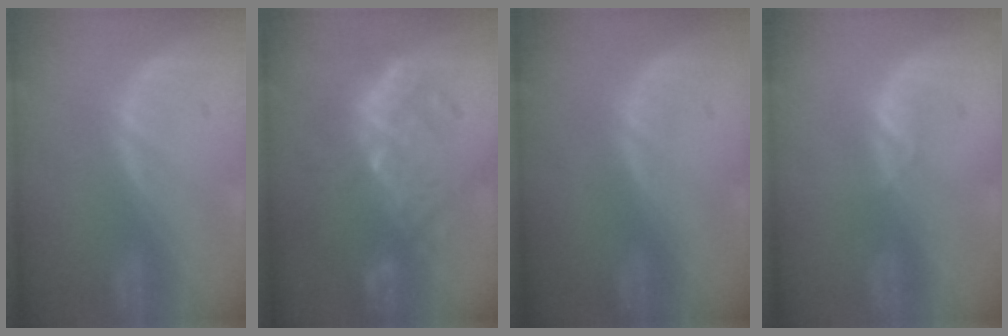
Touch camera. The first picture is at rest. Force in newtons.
{"total": 9.5, "press": 9.1, "slide": 2.7}
{"total": 0.0}
{"total": 1.1, "press": 1.1, "slide": 0.2}